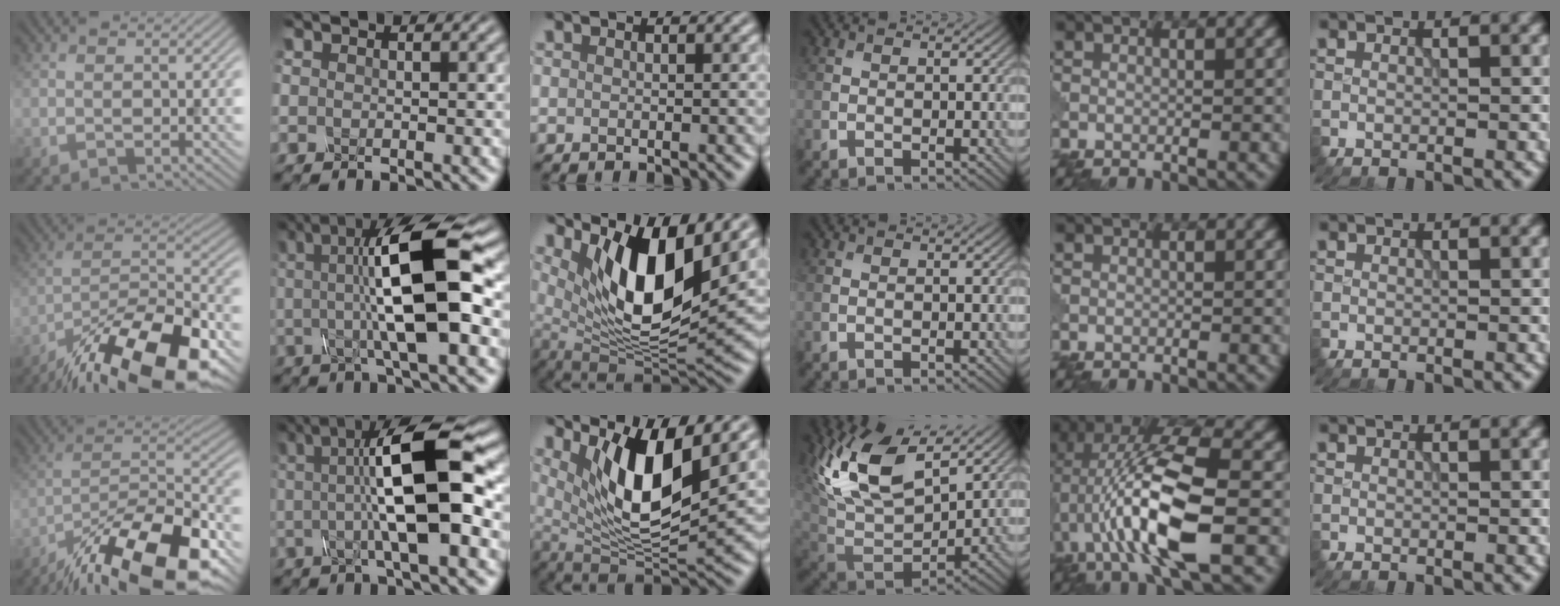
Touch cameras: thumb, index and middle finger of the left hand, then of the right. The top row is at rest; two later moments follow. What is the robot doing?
{"motion": "disassemble", "object": "glue stick"}